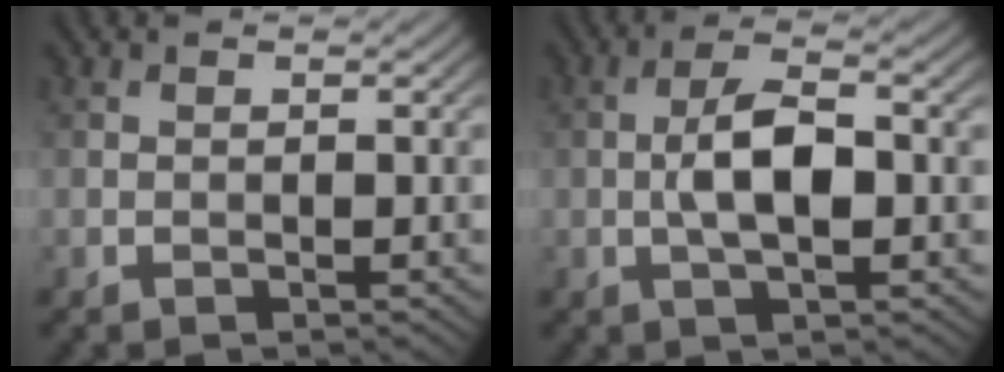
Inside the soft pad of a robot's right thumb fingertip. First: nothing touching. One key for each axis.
{"total": 6.2, "fx": -0.4, "fy": 2.1, "fz": 5.8, "tx": -0.116, "ty": 0.007, "tz": -0.012}